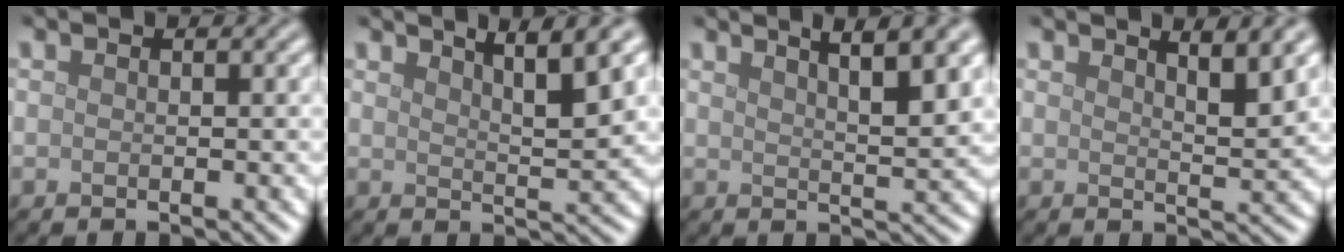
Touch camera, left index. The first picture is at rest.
{"total": 4.6, "force": [2.9, 0.8, 3.4], "torque": [-0.040, 0.003, 0.045]}
{"total": 5.8, "force": [3.4, 1.4, 4.5], "torque": [-0.042, 0.018, 0.036]}
{"total": 3.7, "force": [2.4, 0.7, 2.7], "torque": [-0.026, 0.001, 0.037]}